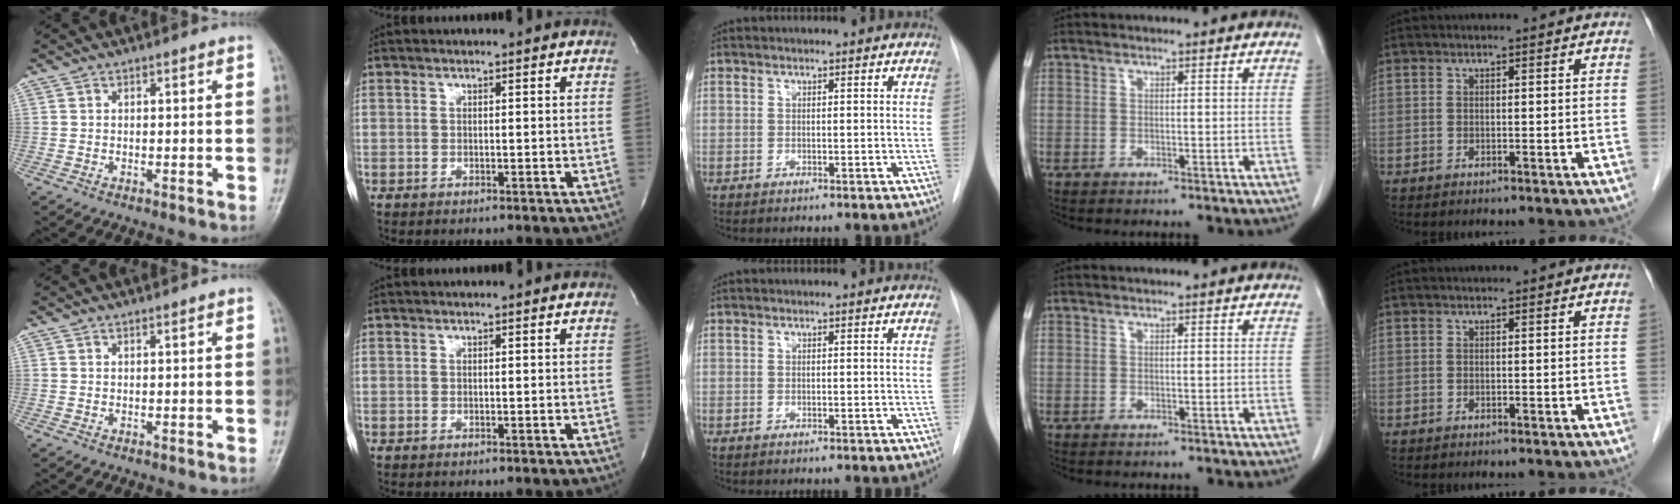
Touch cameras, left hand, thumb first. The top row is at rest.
{}